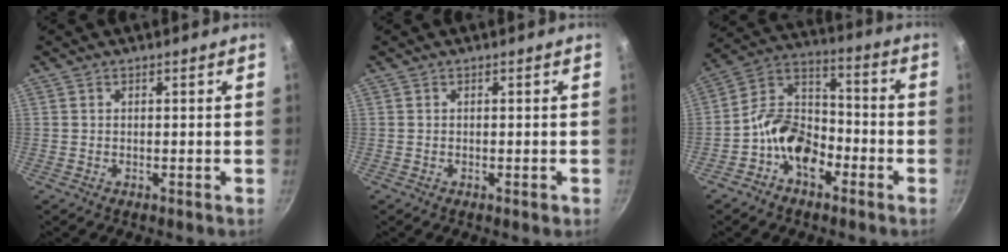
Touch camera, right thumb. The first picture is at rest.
{"total": 0.8, "force": [-0.4, 0.2, 0.7], "torque": [-0.011, 0.002, -0.007]}
{"total": 12.1, "force": [-5.5, 8.0, 7.3], "torque": [-0.100, 0.060, -0.121]}